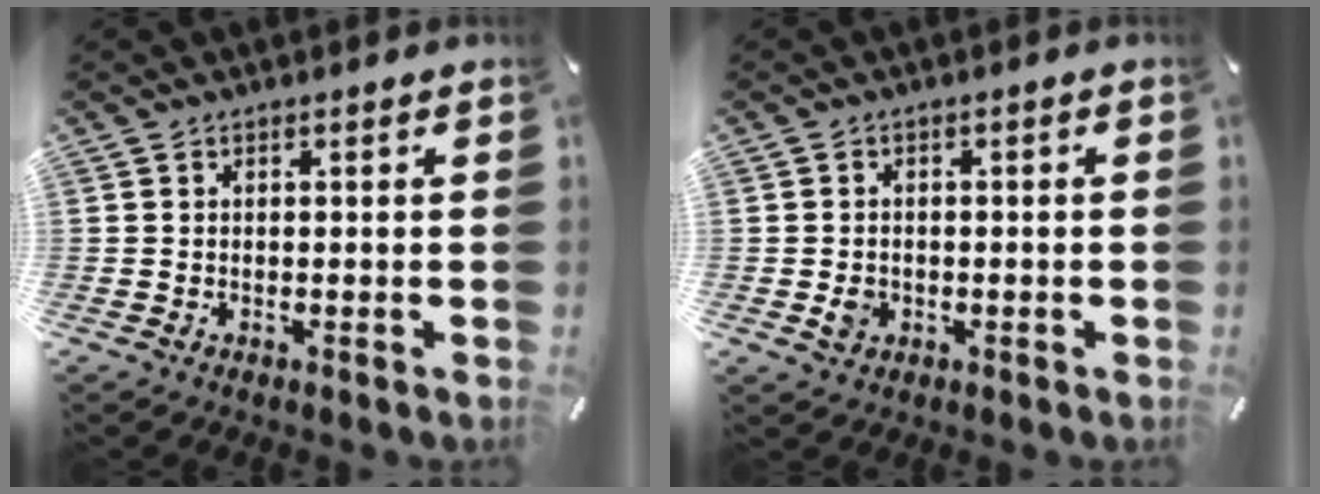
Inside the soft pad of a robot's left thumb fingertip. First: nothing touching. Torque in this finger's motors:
{"motor_torque": [0.17, 0.32, 0.06, 0.02, 0.04]}